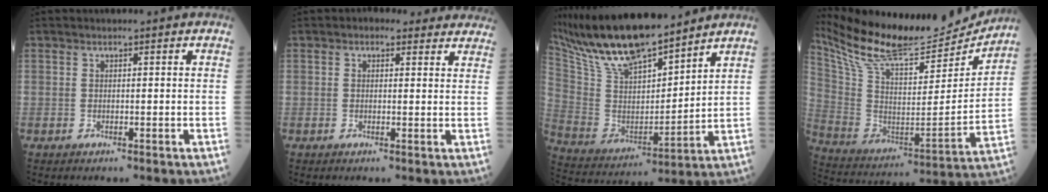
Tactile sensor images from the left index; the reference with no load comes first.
{"total": 6.8, "force": [6.0, 2.8, 1.4], "torque": [0.009, 0.007, 0.047]}
{"total": 18.5, "force": [15.8, 3.5, 9.0], "torque": [-0.176, 0.004, 0.299]}
{"total": 23.9, "force": [22.2, 3.9, 7.9], "torque": [-0.160, -0.043, 0.354]}